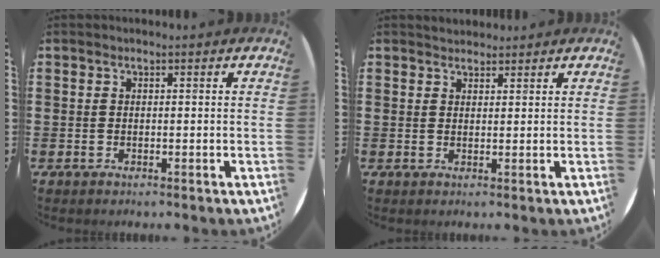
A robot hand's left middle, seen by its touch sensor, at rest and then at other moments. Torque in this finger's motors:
{"motor_torque": [0.23, -0.24, -0.05, 0.01]}